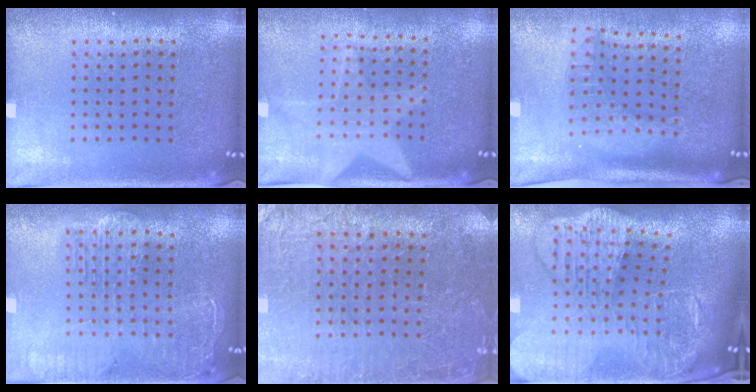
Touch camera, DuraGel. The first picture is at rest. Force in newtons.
{"total": 1.4, "press": 1.4, "slide": 0.2}
{"total": 2.0, "press": 1.5, "slide": 1.3}
{"total": 2.2, "press": 2.0, "slide": 1.0}
{"total": 1.6, "press": 1.6, "slide": 0.1}
{"total": 4.3, "press": 3.3, "slide": 2.8}